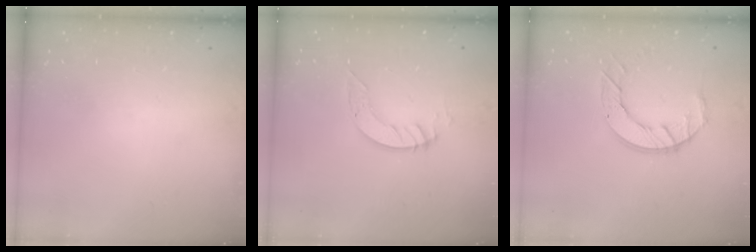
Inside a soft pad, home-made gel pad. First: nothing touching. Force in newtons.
{"total": 4.0, "press": 4.0, "slide": 0.2}
{"total": 9.1, "press": 9.1, "slide": 0.9}